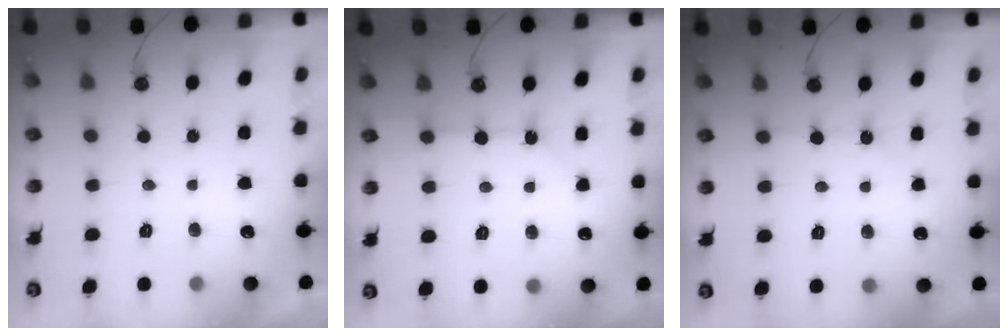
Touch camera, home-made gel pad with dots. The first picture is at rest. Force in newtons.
{"total": 2.6, "press": 2.5, "slide": 0.4}
{"total": 2.8, "press": 2.8, "slide": 0.5}